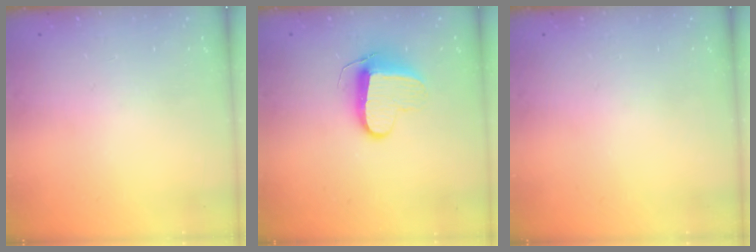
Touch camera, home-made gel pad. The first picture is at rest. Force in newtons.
{"total": 9.2, "press": 9.2, "slide": 0.3}
{"total": 0.0}